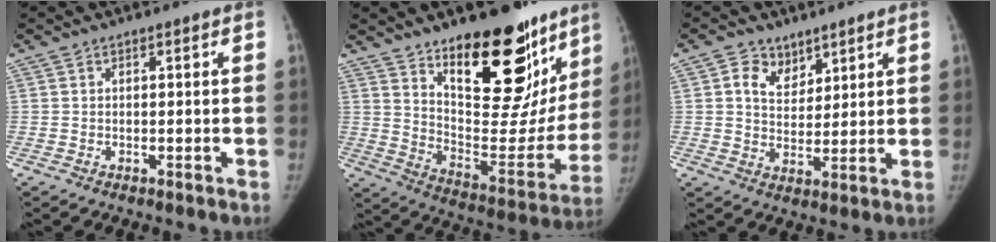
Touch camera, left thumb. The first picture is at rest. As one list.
[{"total": 27.9, "force": [17.2, 11.7, 18.5], "torque": [-0.215, -0.100, 0.266]}, {"total": 6.4, "force": [3.7, 4.6, 2.6], "torque": [-0.021, -0.022, 0.067]}]